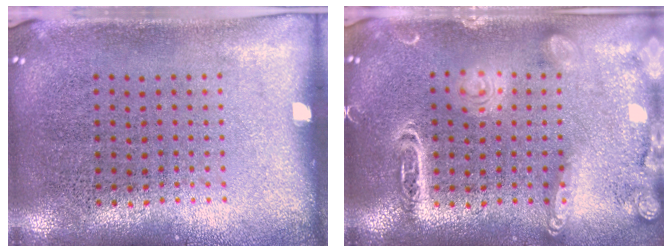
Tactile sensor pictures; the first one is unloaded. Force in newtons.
{"total": 2.0, "press": 1.9, "slide": 0.1}